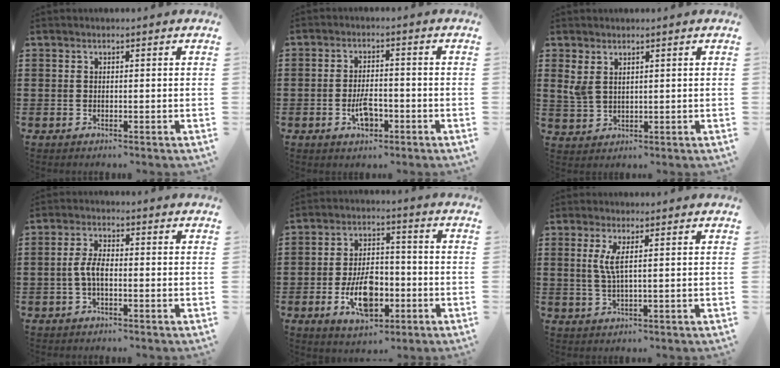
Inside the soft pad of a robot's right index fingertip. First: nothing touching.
{"total": 4.8, "force": [-1.7, 2.0, 3.9], "torque": [-0.074, 0.002, -0.031]}
{"total": 2.8, "force": [1.9, 1.3, 1.7], "torque": [-0.038, 0.003, 0.036]}
{"total": 3.6, "force": [-0.8, 1.4, 3.2], "torque": [-0.079, -0.001, -0.021]}
{"total": 9.6, "force": [-3.3, 5.0, 7.5], "torque": [-0.141, -0.005, -0.063]}
{"total": 3.1, "force": [0.9, 0.1, 2.9], "torque": [-0.068, -0.005, 0.012]}